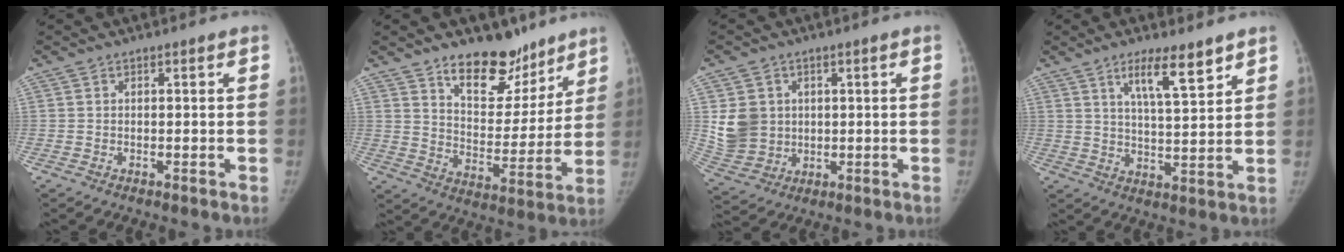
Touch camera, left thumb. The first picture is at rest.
{"total": 15.5, "force": [11.3, 7.8, 7.0], "torque": [-0.046, -0.080, 0.182]}
{"total": 9.0, "force": [1.7, 7.9, 4.0], "torque": [-0.055, -0.007, 0.050]}
{"total": 8.8, "force": [5.6, 1.9, 6.5], "torque": [-0.098, -0.037, 0.099]}